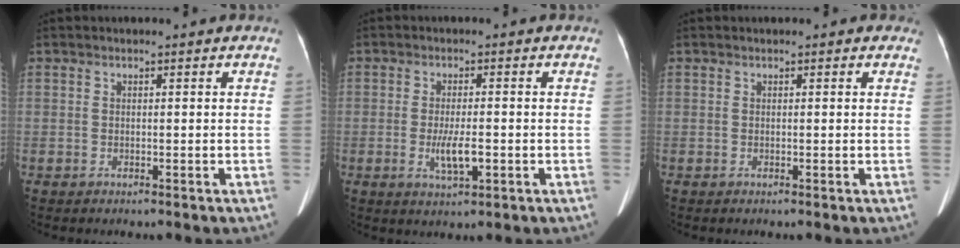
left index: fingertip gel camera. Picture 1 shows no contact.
{"total": 4.2, "force": [-1.2, 0.9, 3.9], "torque": [-0.083, -0.007, -0.016]}
{"total": 0.7, "force": [0.5, 0.5, 0.2], "torque": [0.003, 0.002, 0.001]}